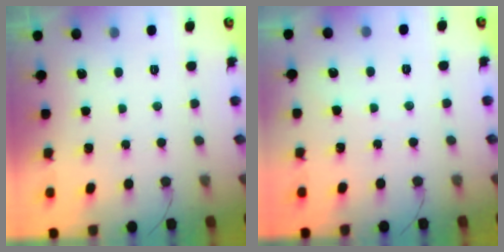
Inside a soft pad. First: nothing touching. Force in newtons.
{"total": 1.9, "press": 1.8, "slide": 0.2}